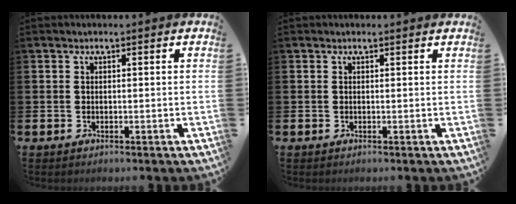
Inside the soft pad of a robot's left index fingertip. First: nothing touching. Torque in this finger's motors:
{"motor_torque": [0.91, -1.23, 0.16, 0.03]}